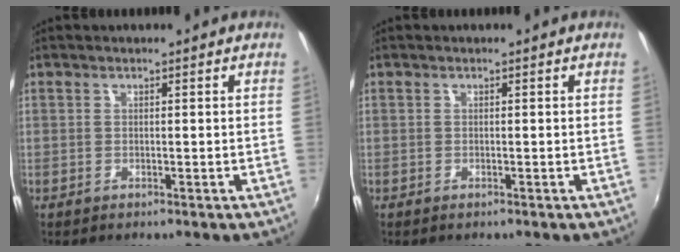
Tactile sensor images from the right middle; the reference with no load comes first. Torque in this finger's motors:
{"motor_torque": [-0.76, -0.25, -0.22, -0.05]}